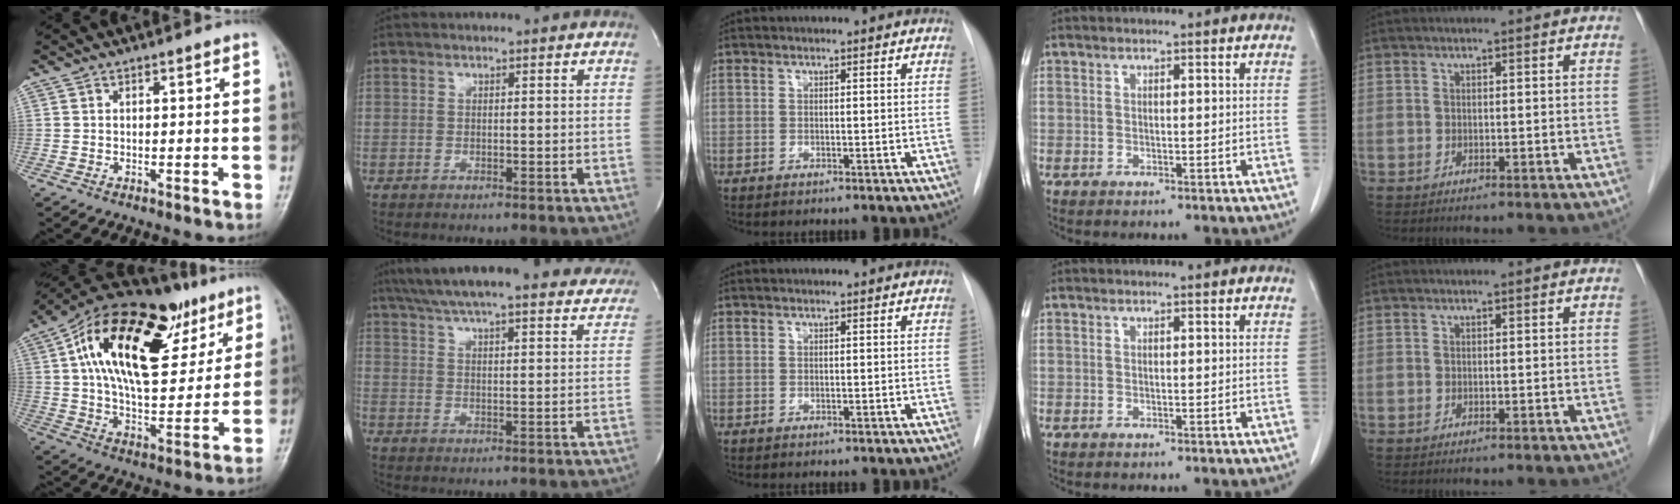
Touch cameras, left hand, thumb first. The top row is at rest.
{"thumb": {"total": 29.4, "force": [12.7, 14.5, 22.2], "torque": [-0.340, -0.001, 0.206]}, "index": {"total": 32.1, "force": [28.5, 5.1, 13.9], "torque": [-0.234, -0.038, 0.353]}}